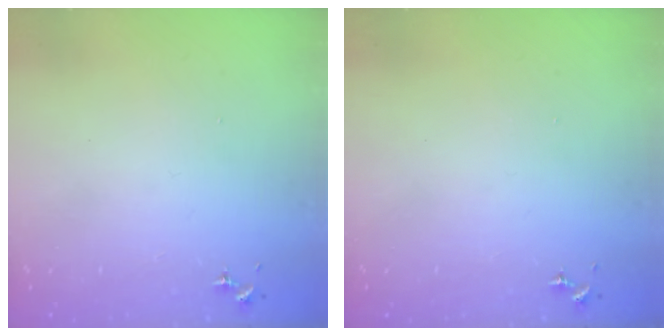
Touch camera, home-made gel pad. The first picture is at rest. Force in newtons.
{"total": 0.0}